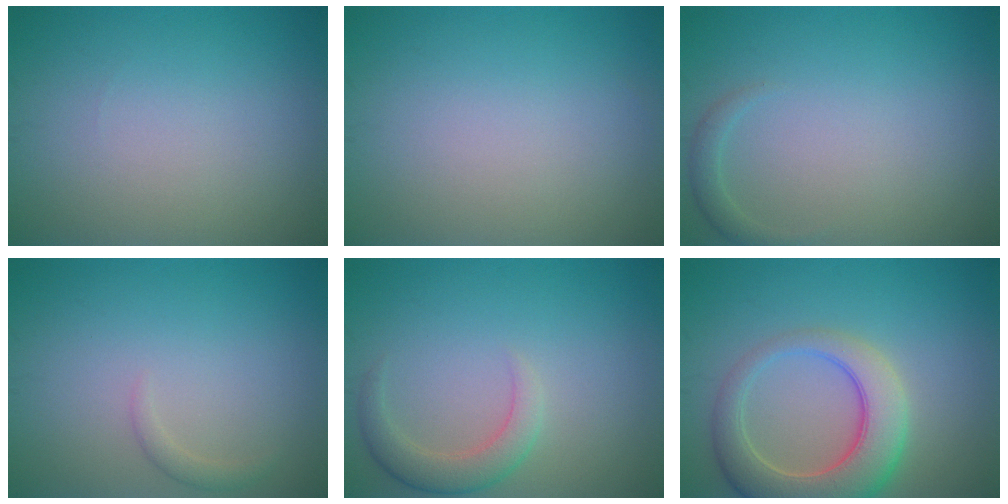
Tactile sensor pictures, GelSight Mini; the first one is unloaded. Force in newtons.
{"total": 0.0}
{"total": 1.2, "press": 1.1, "slide": 0.1}
{"total": 1.0, "press": 0.9, "slide": 0.1}
{"total": 2.9, "press": 2.9, "slide": 0.4}
{"total": 7.1, "press": 7.1, "slide": 0.6}